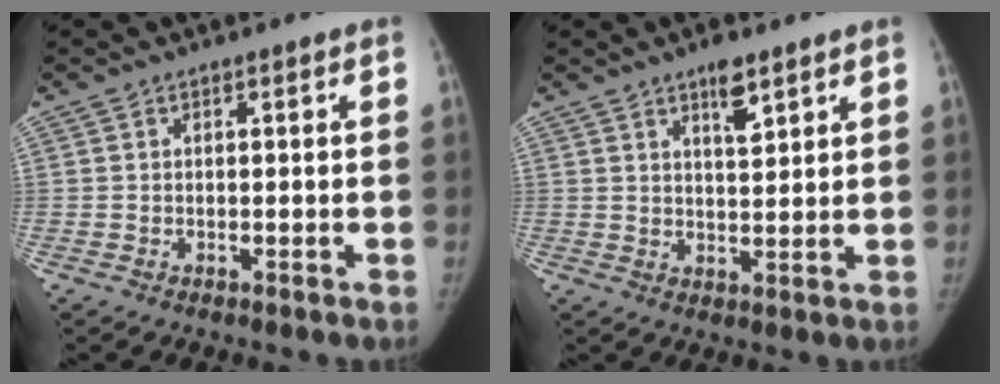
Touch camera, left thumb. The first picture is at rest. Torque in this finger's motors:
{"motor_torque": [0.35, -0.22, 0.74, -0.44, 0.13]}